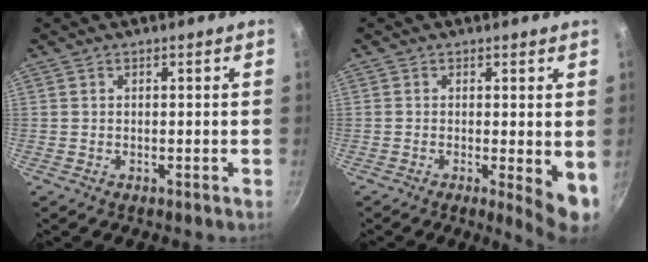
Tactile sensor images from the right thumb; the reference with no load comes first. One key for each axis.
{"total": 6.2, "fx": -0.4, "fy": 1.6, "fz": 5.9, "tx": -0.073, "ty": -0.012, "tz": -0.004}